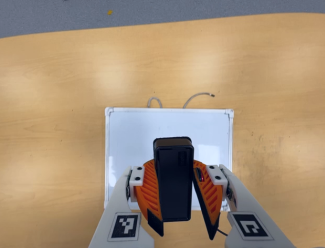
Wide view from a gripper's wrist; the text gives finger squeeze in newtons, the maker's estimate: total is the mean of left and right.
{"total": 9.5, "left": 9.5, "right": 9.5}